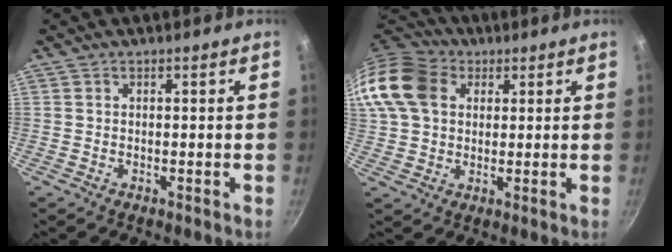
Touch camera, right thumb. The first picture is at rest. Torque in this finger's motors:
{"motor_torque": [-0.22, 1.95, 0.51, -0.35, 0.20]}